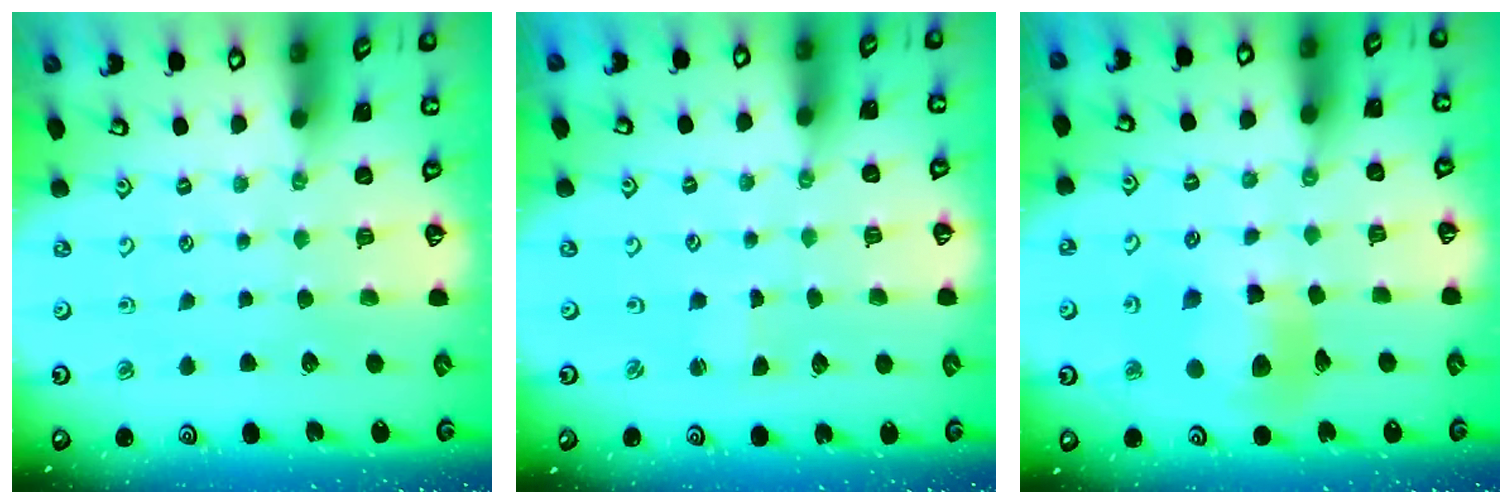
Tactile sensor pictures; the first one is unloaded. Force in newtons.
{"total": 1.3, "press": 1.3, "slide": 0.2}
{"total": 11.1, "press": 11.0, "slide": 1.3}